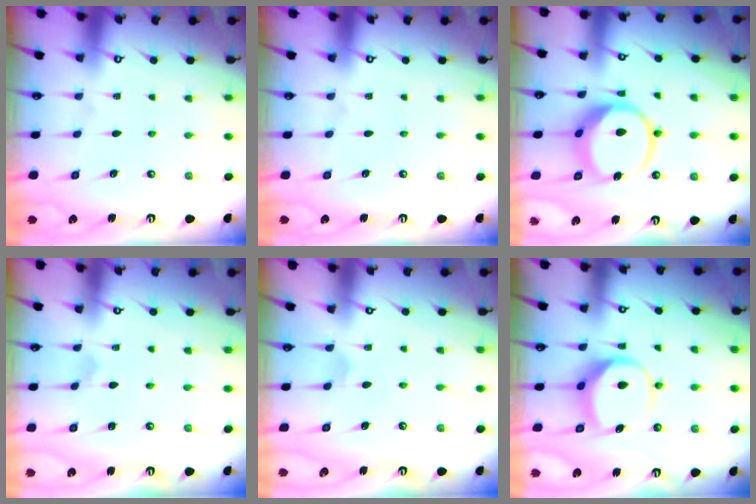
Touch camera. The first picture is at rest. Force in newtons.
{"total": 0.0}
{"total": 11.1, "press": 11.0, "slide": 1.4}
{"total": 0.8, "press": 0.8, "slide": 0.0}
{"total": 5.1, "press": 5.1, "slide": 0.4}
{"total": 7.6, "press": 7.5, "slide": 0.6}